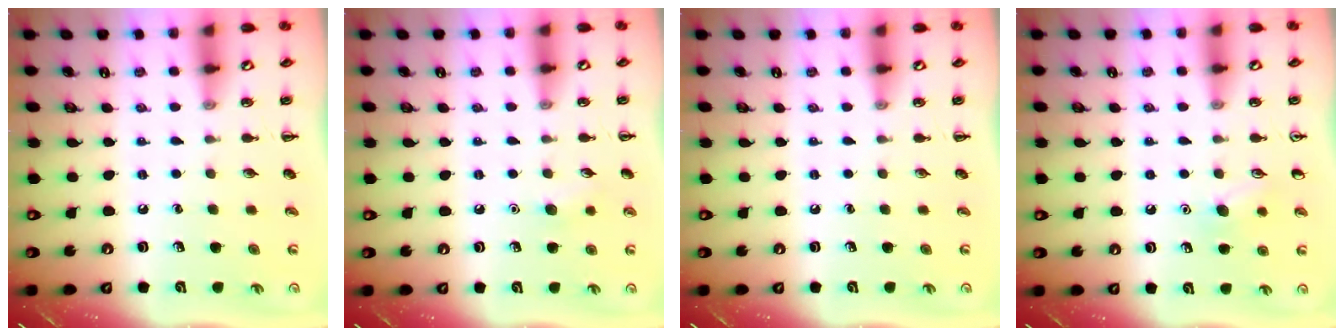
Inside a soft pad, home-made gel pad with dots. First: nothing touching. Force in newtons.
{"total": 5.2, "press": 5.0, "slide": 1.2}
{"total": 0.0}
{"total": 7.7, "press": 7.5, "slide": 1.9}